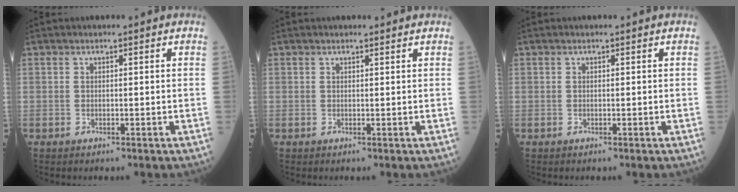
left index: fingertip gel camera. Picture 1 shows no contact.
{"total": 0.8, "force": [0.8, 0.1, -0.1], "torque": [-0.009, -0.001, 0.011]}
{"total": 0.0}